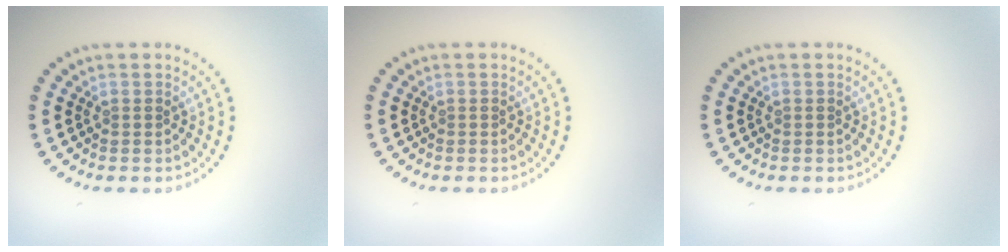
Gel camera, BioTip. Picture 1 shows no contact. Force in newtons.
{"total": 0.0}
{"total": 0.0}